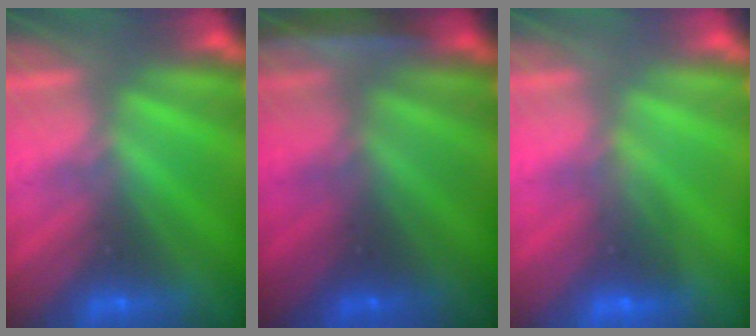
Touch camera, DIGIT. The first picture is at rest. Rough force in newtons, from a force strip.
{"total": 1.9}
{"total": 1.6}